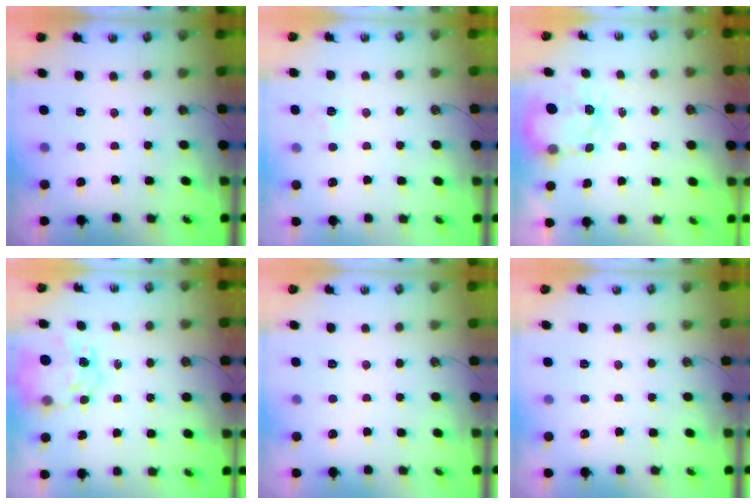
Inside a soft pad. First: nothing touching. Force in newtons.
{"total": 3.3, "press": 3.2, "slide": 0.4}
{"total": 3.6, "press": 3.6, "slide": 0.5}
{"total": 10.2, "press": 10.1, "slide": 0.9}
{"total": 0.0}
{"total": 0.0}